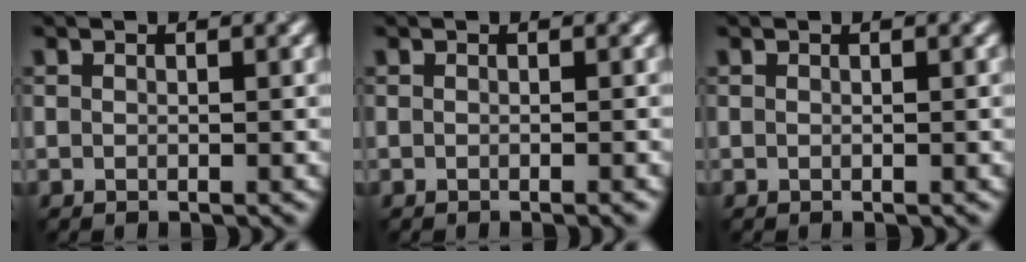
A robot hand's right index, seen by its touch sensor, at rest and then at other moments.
{"total": 1.1, "force": [-0.4, 0.4, 0.9], "torque": [-0.003, 0.003, -0.009]}
{"total": 0.0}